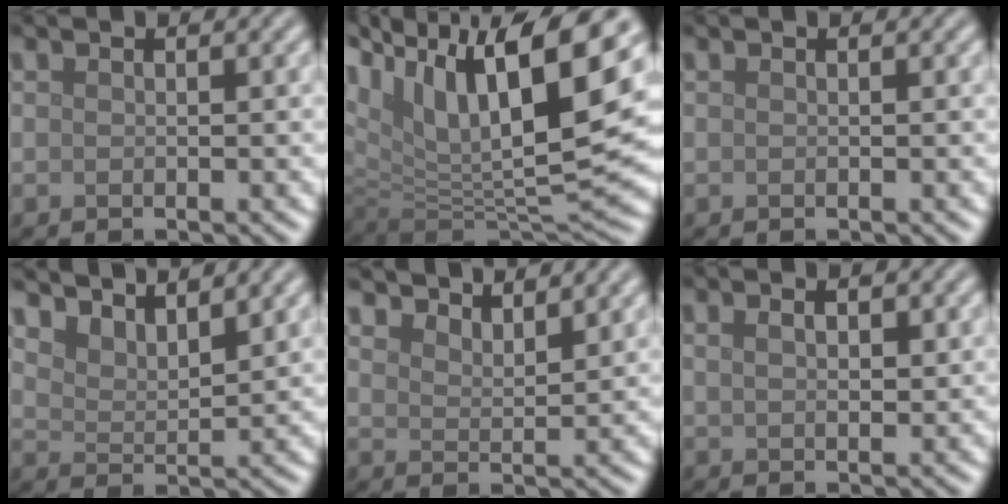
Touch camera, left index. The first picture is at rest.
{"total": 17.2, "force": [7.0, 8.0, 13.5], "torque": [-0.248, 0.024, 0.122]}
{"total": 0.0}
{"total": 5.3, "force": [4.7, 1.4, 2.0], "torque": [-0.038, 0.001, 0.073]}
{"total": 5.0, "force": [4.7, 1.0, 1.5], "torque": [-0.023, -0.001, 0.067]}
{"total": 2.2, "force": [0.9, 1.0, 1.8], "torque": [-0.033, 0.000, 0.019]}